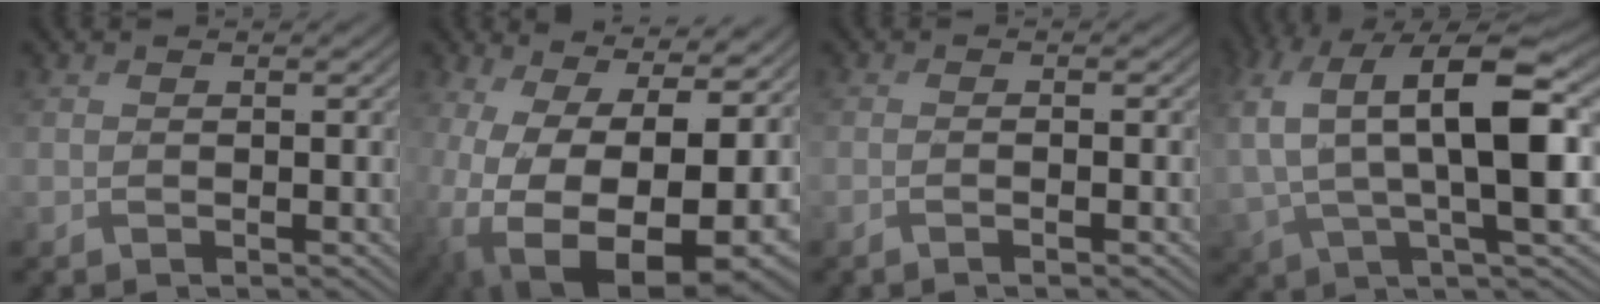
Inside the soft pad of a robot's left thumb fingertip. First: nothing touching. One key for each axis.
{"total": 18.2, "fx": -1.8, "fy": 10.4, "fz": 14.8, "tx": -0.264, "ty": -0.058, "tz": 0.014}
{"total": 1.7, "fx": -0.5, "fy": 0.1, "fz": 1.6, "tx": -0.027, "ty": 0.004, "tz": -0.017}
{"total": 13.8, "fx": 1.3, "fy": 5.8, "fz": 12.4, "tx": -0.271, "ty": -0.011, "tz": 0.022}